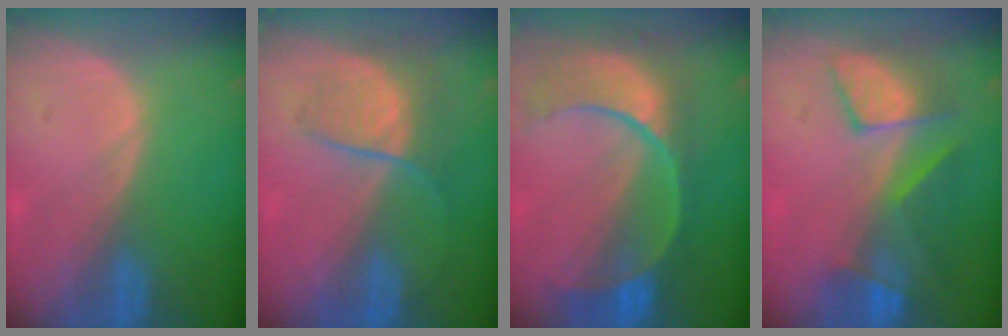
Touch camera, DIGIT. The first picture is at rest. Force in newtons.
{"total": 6.5, "press": 6.0, "slide": 2.3}
{"total": 11.2, "press": 9.4, "slide": 6.1}
{"total": 8.2, "press": 7.9, "slide": 2.4}